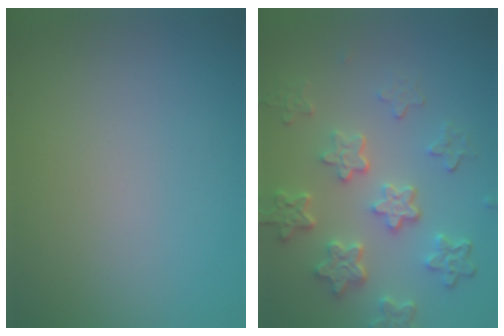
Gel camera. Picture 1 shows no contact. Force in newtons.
{"total": 5.8, "press": 4.4, "slide": 3.8}